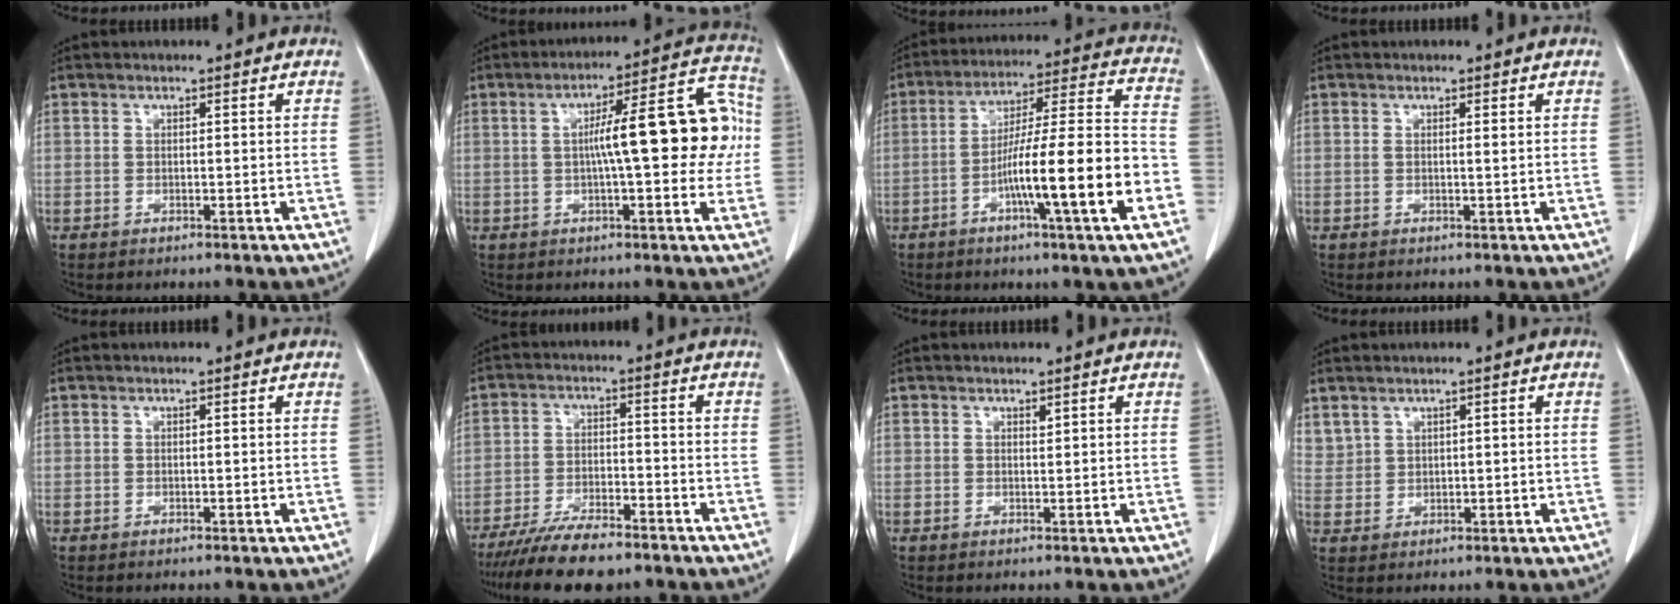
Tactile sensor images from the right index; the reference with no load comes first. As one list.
[{"total": 15.0, "force": [0.9, 3.2, 14.6], "torque": [-0.193, 0.046, 0.011]}, {"total": 17.8, "force": [-5.9, 0.3, 16.7], "torque": [-0.255, 0.007, -0.095]}, {"total": 0.5, "force": [0.2, -0.1, 0.5], "torque": [-0.007, 0.000, 0.002]}, {"total": 0.0}, {"total": 9.8, "force": [-8.2, 2.2, 4.9], "torque": [-0.077, -0.019, -0.139]}, {"total": 0.5, "force": [0.4, 0.2, 0.2], "torque": [-0.002, -0.004, 0.006]}, {"total": 3.8, "force": [2.5, 2.7, 0.9], "torque": [-0.022, 0.010, 0.064]}]